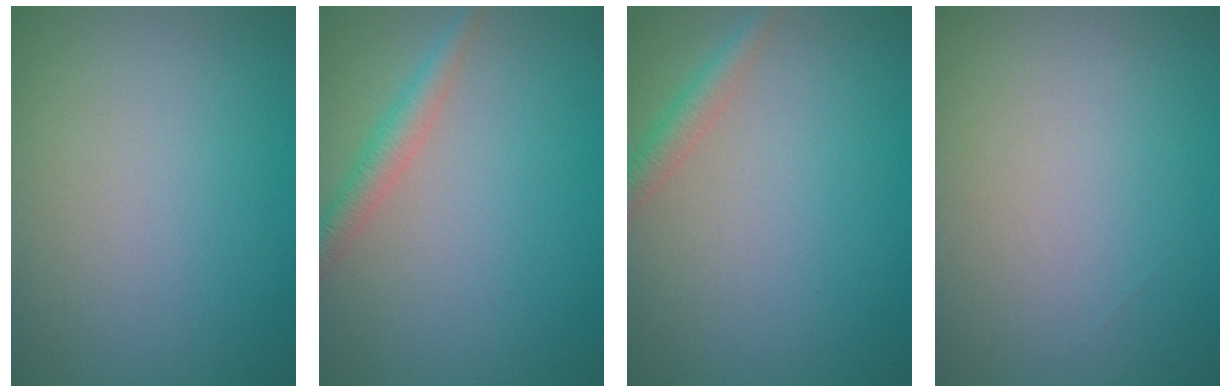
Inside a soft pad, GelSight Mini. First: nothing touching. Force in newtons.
{"total": 2.5, "press": 2.5, "slide": 0.0}
{"total": 2.0, "press": 2.0, "slide": 0.1}
{"total": 0.0}